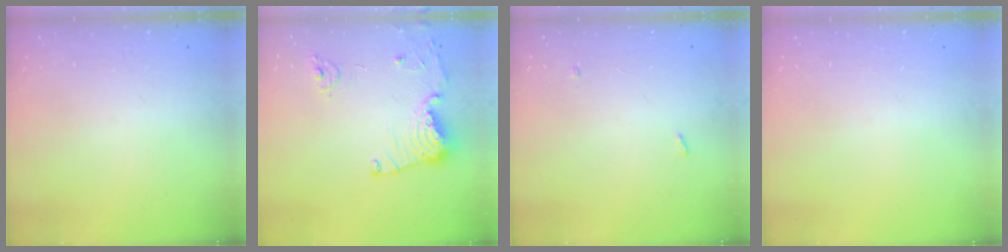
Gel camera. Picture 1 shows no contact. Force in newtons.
{"total": 13.4, "press": 13.4, "slide": 1.5}
{"total": 6.9, "press": 2.8, "slide": 6.3}
{"total": 0.0}